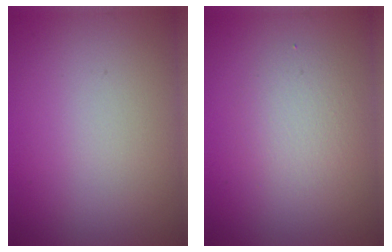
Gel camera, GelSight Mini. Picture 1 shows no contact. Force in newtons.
{"total": 2.4, "press": 2.4, "slide": 0.3}